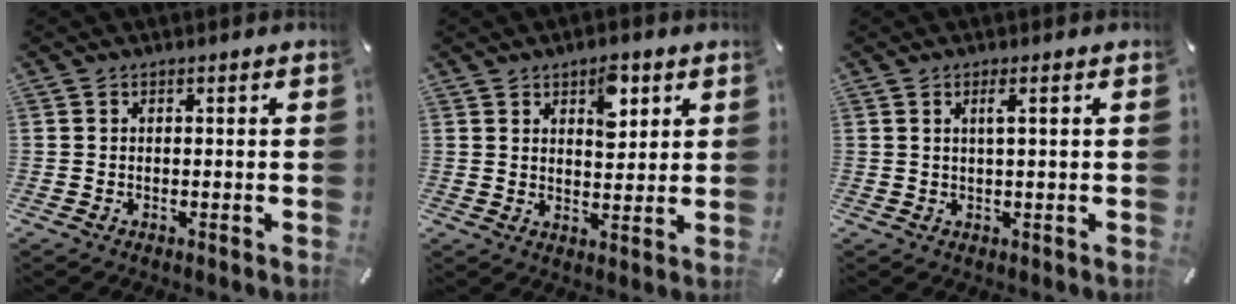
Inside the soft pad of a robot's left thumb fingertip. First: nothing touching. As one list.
[{"total": 7.1, "force": [3.8, 4.2, 4.3], "torque": [-0.040, -0.014, 0.059]}, {"total": 2.5, "force": [0.8, 0.2, 2.3], "torque": [-0.048, 0.001, 0.011]}]